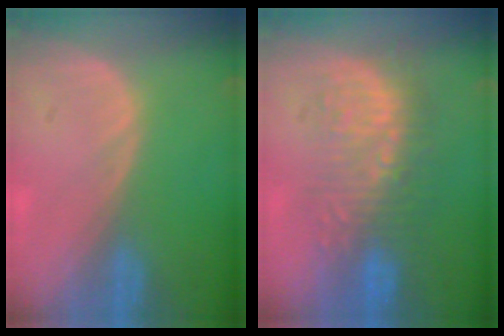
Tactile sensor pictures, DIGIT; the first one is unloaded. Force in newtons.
{"total": 8.9, "press": 8.6, "slide": 2.0}